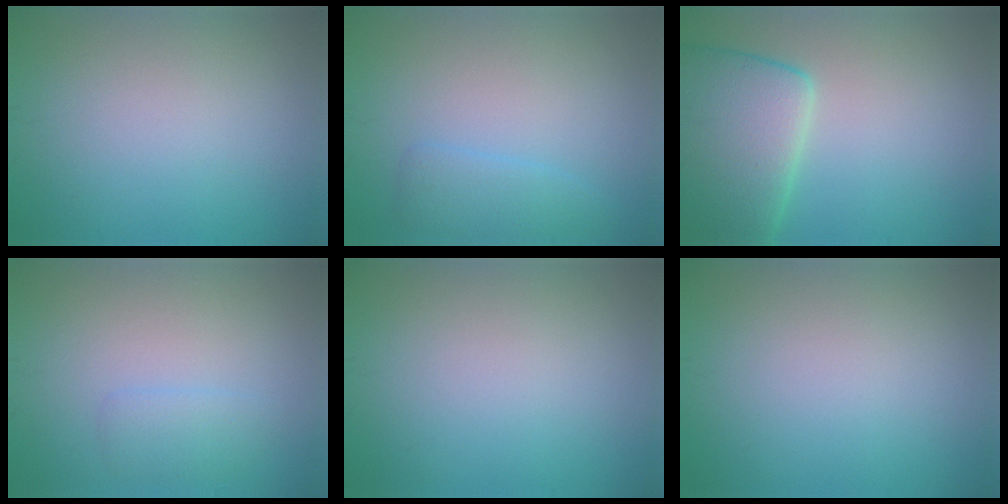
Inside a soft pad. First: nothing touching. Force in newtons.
{"total": 2.2, "press": 2.2, "slide": 0.1}
{"total": 9.2, "press": 9.2, "slide": 0.7}
{"total": 1.6, "press": 1.6, "slide": 0.2}
{"total": 0.0}
{"total": 0.0}